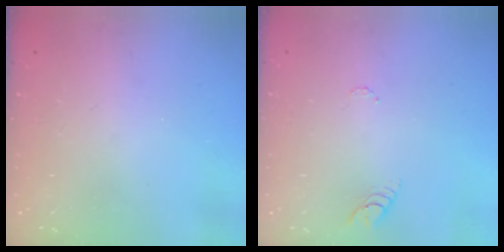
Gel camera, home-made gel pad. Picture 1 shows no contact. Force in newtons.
{"total": 4.1, "press": 4.0, "slide": 0.4}